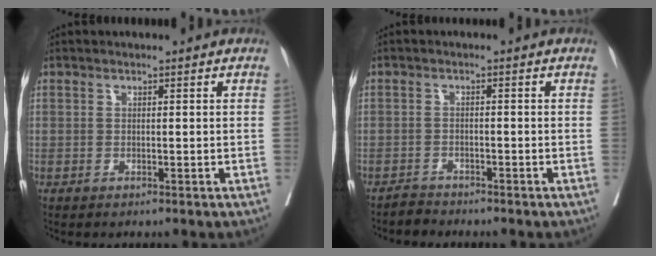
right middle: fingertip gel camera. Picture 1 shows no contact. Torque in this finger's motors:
{"motor_torque": [0.08, -0.06, 0.00, 0.01]}